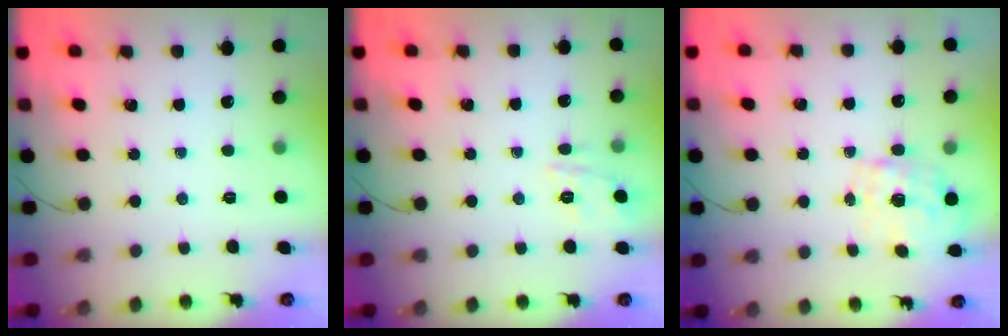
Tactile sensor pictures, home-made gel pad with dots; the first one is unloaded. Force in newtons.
{"total": 2.4, "press": 2.0, "slide": 1.3}
{"total": 1.6, "press": 1.4, "slide": 0.8}